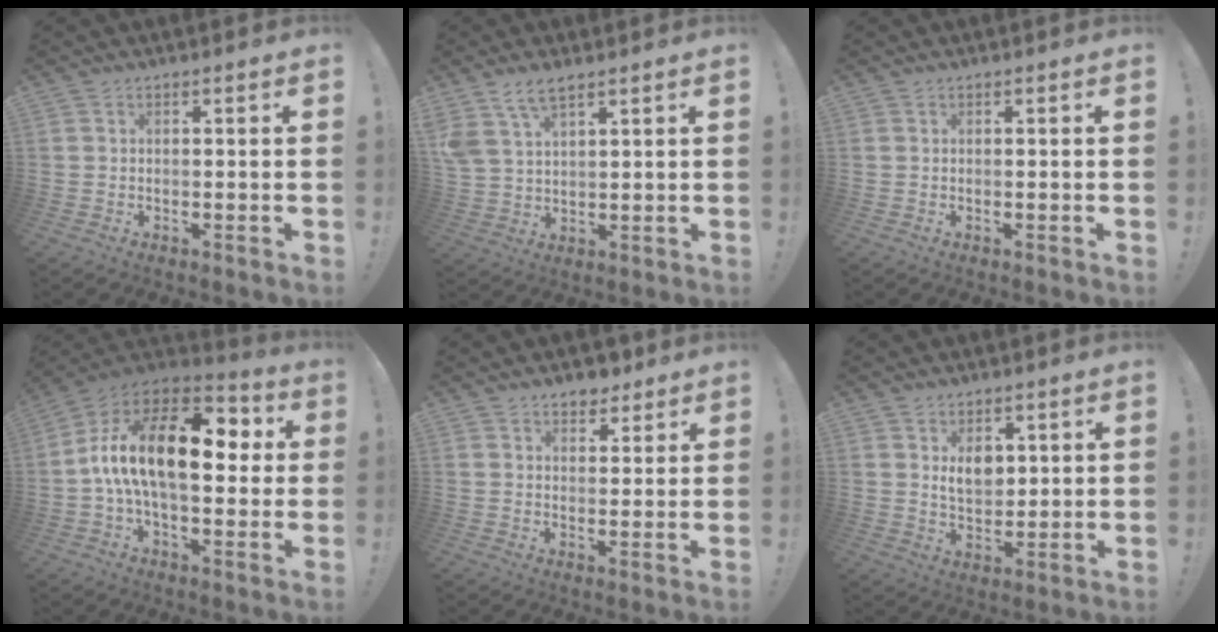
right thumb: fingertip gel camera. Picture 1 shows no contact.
{"total": 7.3, "force": [5.1, 3.2, 4.1], "torque": [-0.081, -0.012, 0.100]}
{"total": 0.0}
{"total": 22.4, "force": [1.6, 11.0, 19.4], "torque": [-0.338, 0.003, 0.023]}
{"total": 5.3, "force": [4.2, 3.0, 1.0], "torque": [0.002, -0.026, 0.076]}
{"total": 6.8, "force": [3.2, 4.9, 3.4], "torque": [-0.046, -0.022, 0.059]}